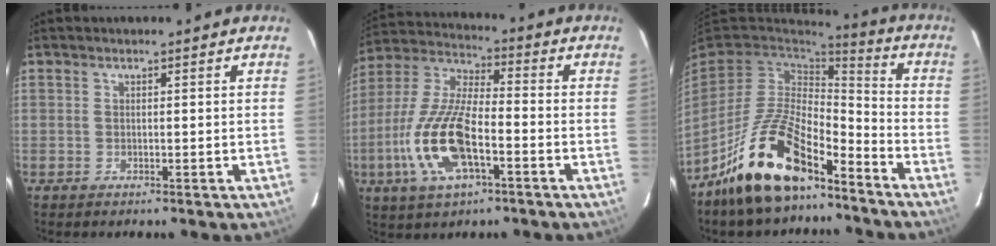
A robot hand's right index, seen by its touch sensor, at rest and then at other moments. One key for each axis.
{"total": 16.5, "fx": -5.7, "fy": 6.1, "fz": 14.2, "tx": -0.308, "ty": -0.008, "tz": -0.112}
{"total": 18.1, "fx": -12.5, "fy": 6.8, "fz": 11.2, "tx": -0.226, "ty": 0.000, "tz": -0.225}